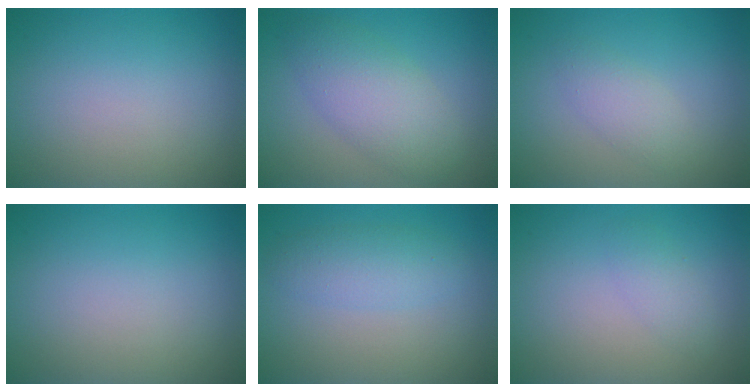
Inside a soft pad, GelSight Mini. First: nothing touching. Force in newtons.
{"total": 5.0, "press": 5.0, "slide": 0.2}
{"total": 2.0, "press": 2.0, "slide": 0.0}
{"total": 0.0}
{"total": 2.8, "press": 2.8, "slide": 0.0}
{"total": 1.5, "press": 1.5, "slide": 0.1}